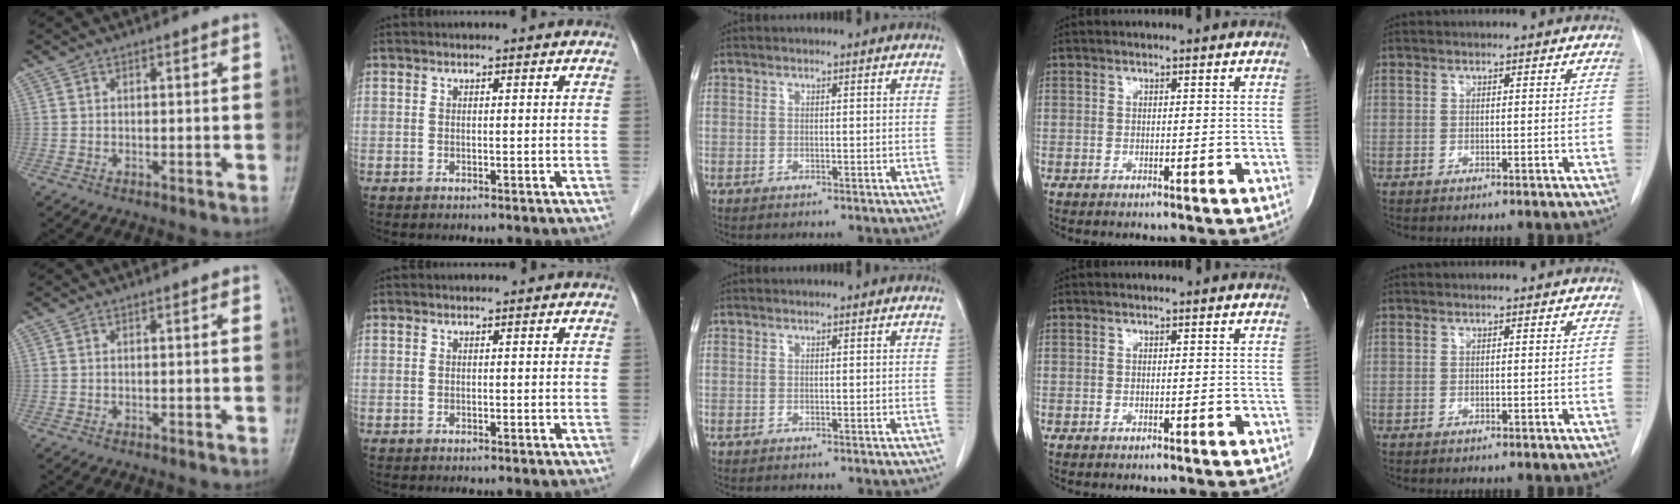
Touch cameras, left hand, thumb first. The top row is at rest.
{}